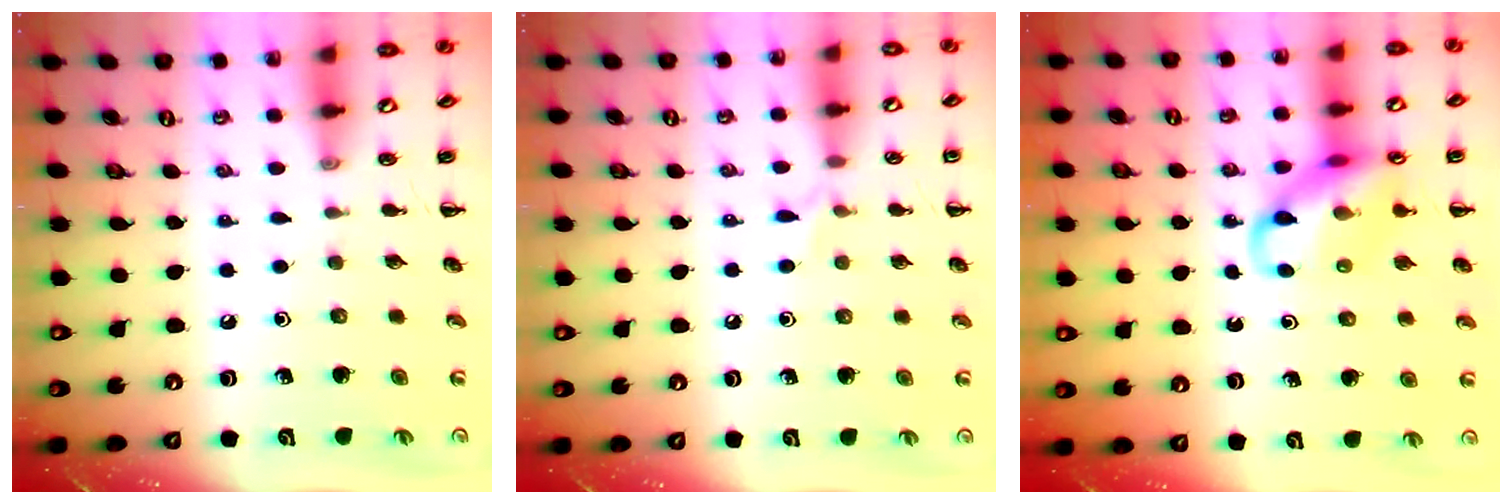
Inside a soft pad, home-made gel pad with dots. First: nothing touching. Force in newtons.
{"total": 4.1, "press": 3.9, "slide": 1.3}
{"total": 13.7, "press": 13.5, "slide": 2.3}